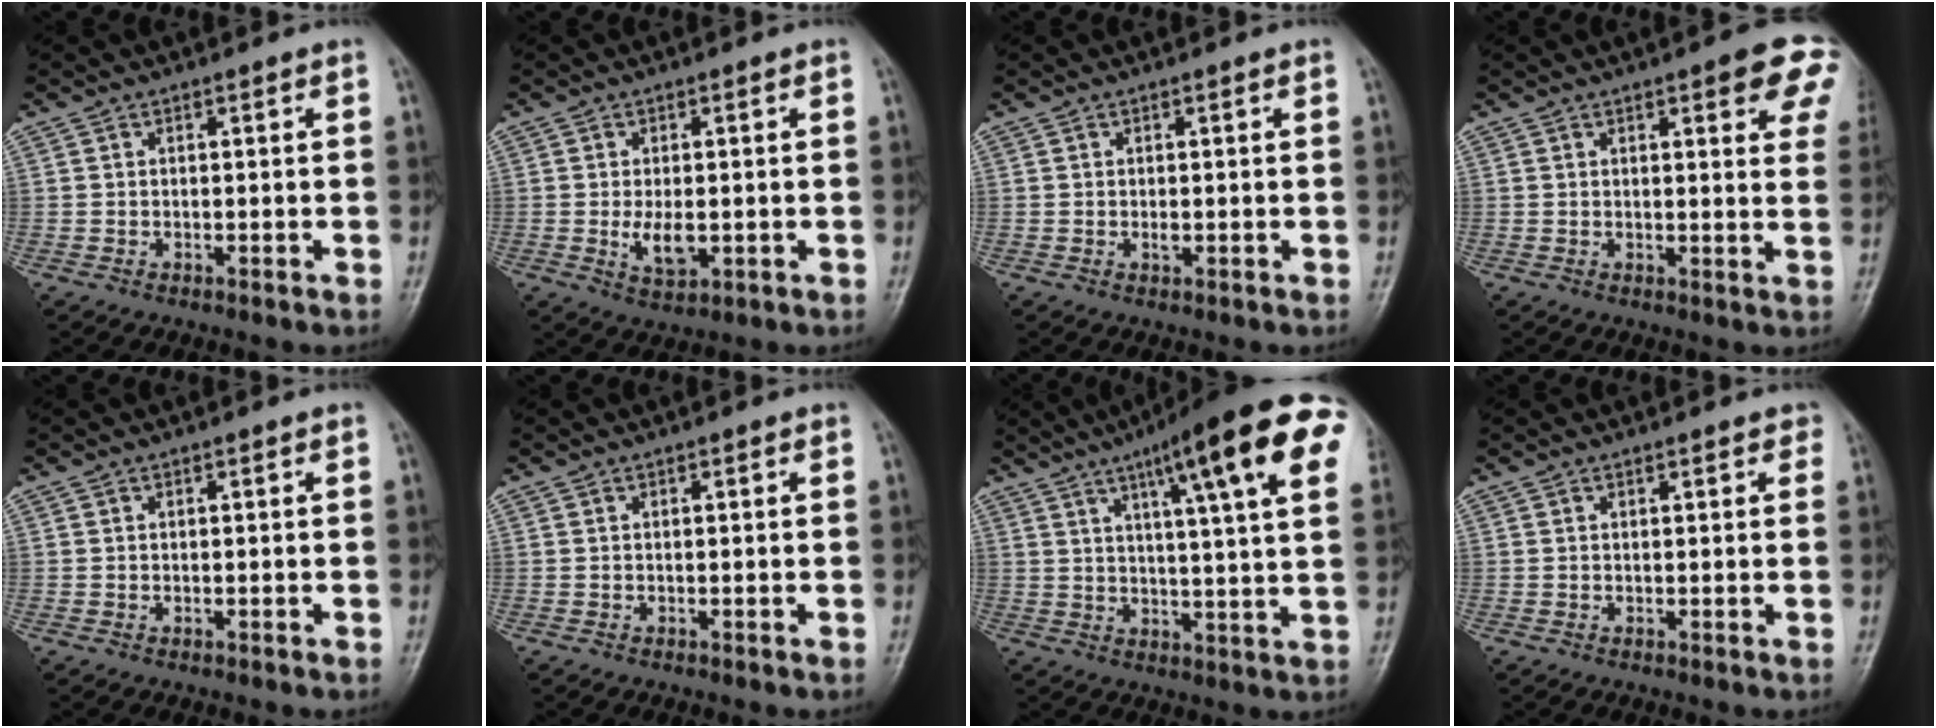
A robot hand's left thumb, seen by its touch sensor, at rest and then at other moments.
{"total": 4.8, "force": [-0.6, 2.5, 4.0], "torque": [-0.069, -0.010, -0.005]}
{"total": 0.9, "force": [-0.1, 0.4, 0.8], "torque": [-0.013, -0.002, 0.001]}
{"total": 9.9, "force": [4.8, 3.0, 8.1], "torque": [-0.064, -0.014, 0.051]}
{"total": 0.0}
{"total": 0.0}
{"total": 21.8, "force": [10.0, 3.7, 19.0], "torque": [-0.261, -0.006, 0.130]}
{"total": 1.5, "force": [1.0, 0.7, 0.9], "torque": [-0.002, -0.002, 0.008]}